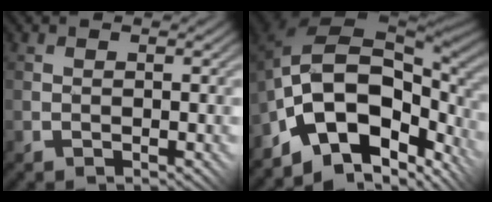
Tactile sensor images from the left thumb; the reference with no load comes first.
{"total": 13.6, "force": [-5.7, 7.8, 9.5], "torque": [-0.169, -0.013, -0.098]}